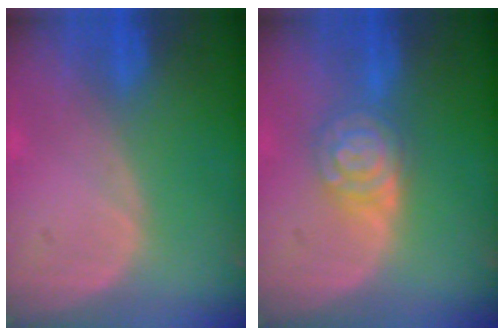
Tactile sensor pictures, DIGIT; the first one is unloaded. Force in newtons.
{"total": 6.1, "press": 6.1, "slide": 0.4}